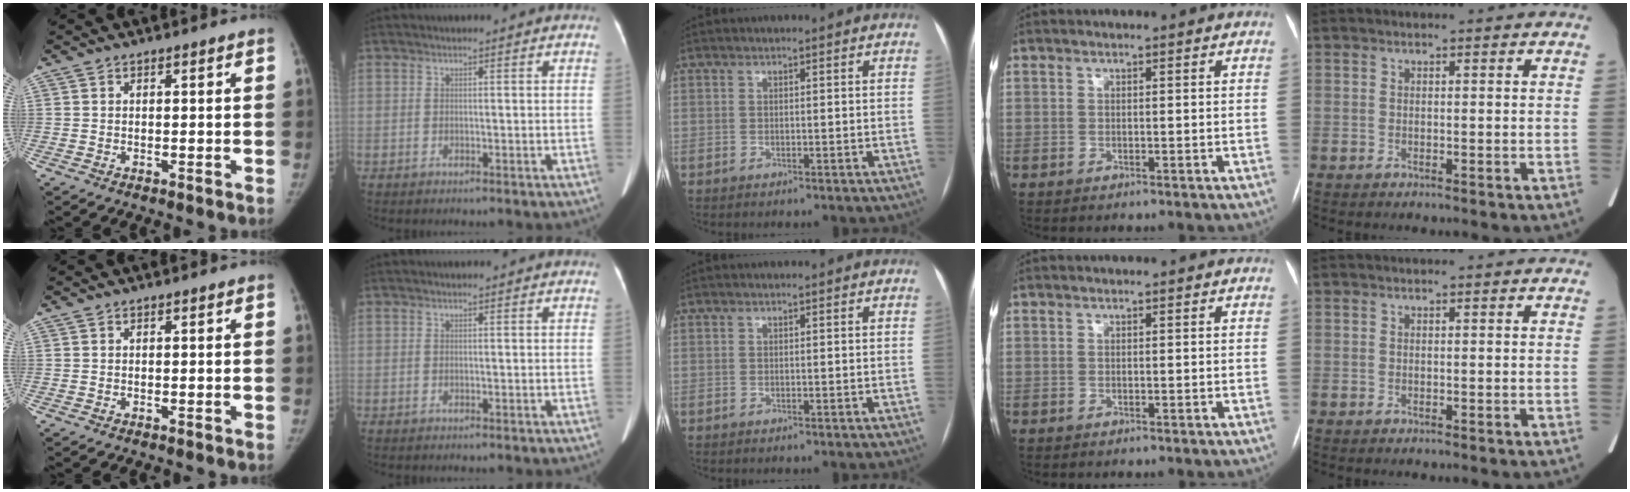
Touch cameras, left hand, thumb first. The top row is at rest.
{}